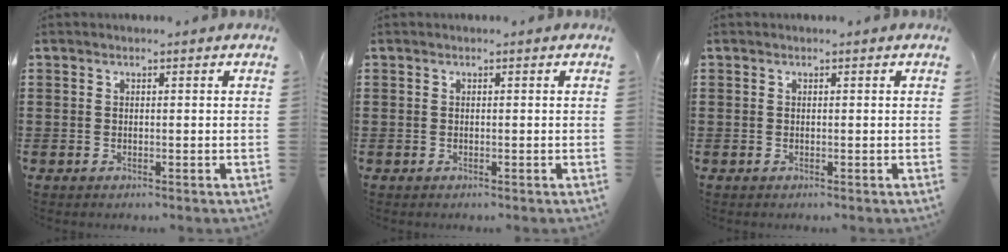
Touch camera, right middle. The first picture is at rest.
{"total": 0.0}
{"total": 0.0}